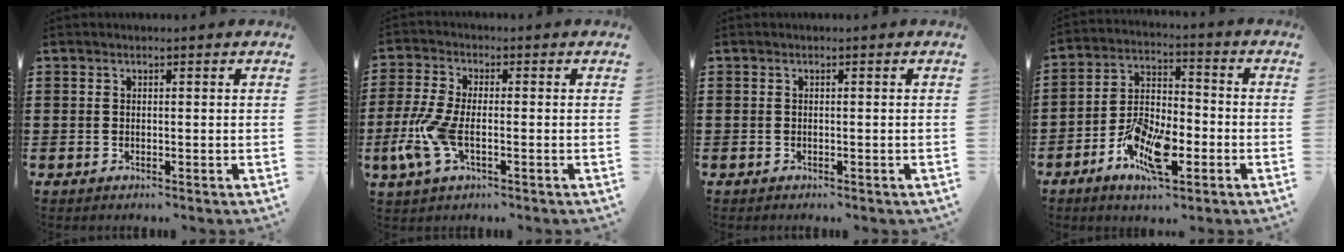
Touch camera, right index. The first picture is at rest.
{"total": 7.3, "force": [-2.1, 3.0, 6.3], "torque": [-0.154, -0.014, -0.042]}
{"total": 0.0}
{"total": 10.1, "force": [-4.9, 4.4, 7.6], "torque": [-0.159, 0.008, -0.088]}